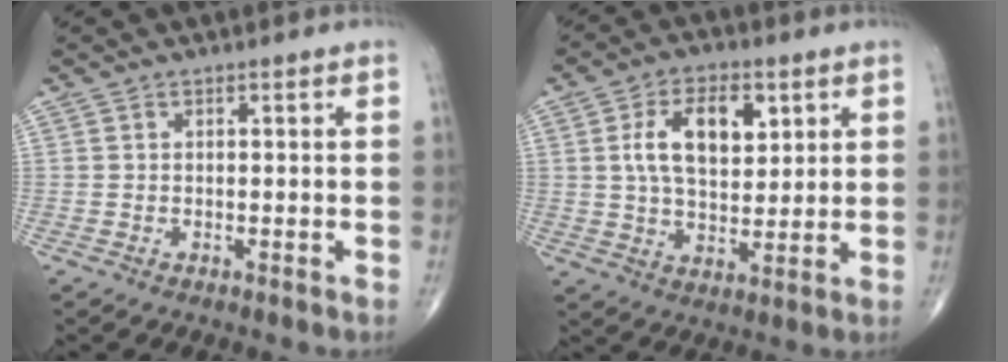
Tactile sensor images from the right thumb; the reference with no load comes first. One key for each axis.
{"total": 11.8, "fx": 3.4, "fy": 6.7, "fz": 9.2, "tx": -0.137, "ty": -0.008, "tz": 0.061}